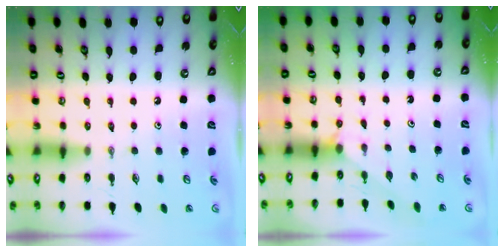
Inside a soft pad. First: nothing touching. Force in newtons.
{"total": 2.5, "press": 2.5, "slide": 0.2}